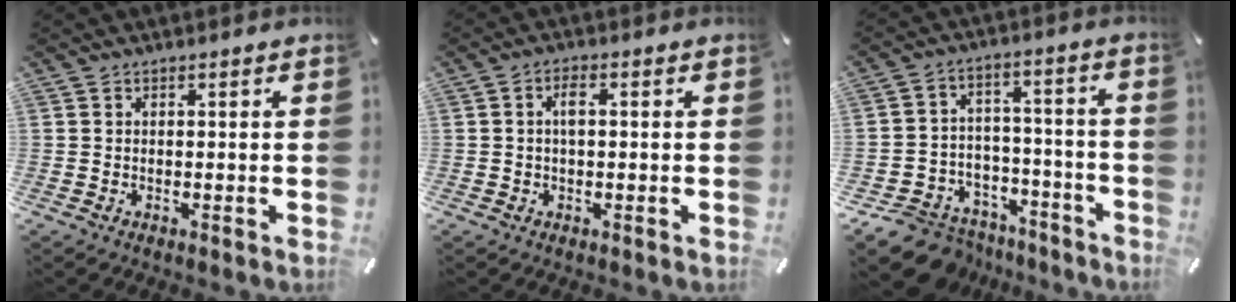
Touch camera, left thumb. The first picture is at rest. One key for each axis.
{"total": 1.8, "fx": -0.1, "fy": 1.1, "fz": 1.4, "tx": -0.029, "ty": 0.005, "tz": -0.004}
{"total": 10.6, "fx": -7.7, "fy": 7.0, "fz": 2.1, "tx": -0.024, "ty": 0.052, "tz": -0.130}